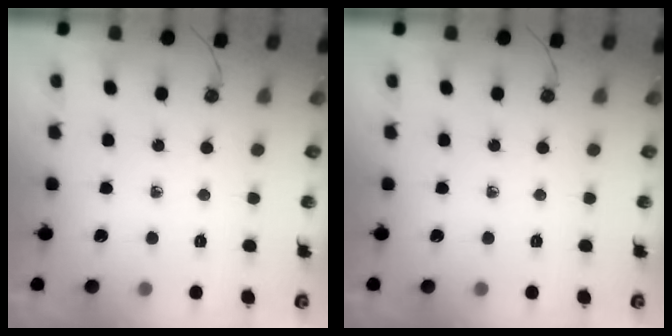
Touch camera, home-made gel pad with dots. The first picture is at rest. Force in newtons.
{"total": 0.0}